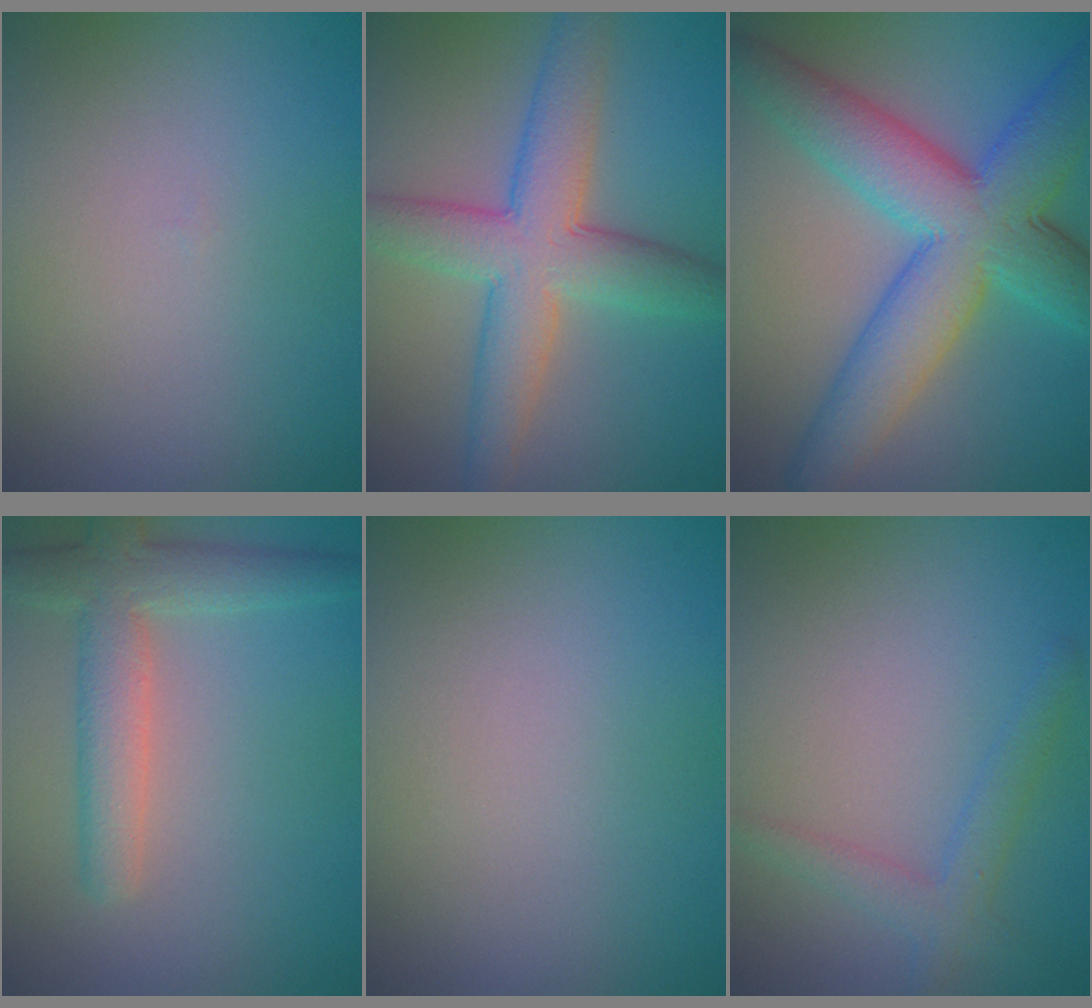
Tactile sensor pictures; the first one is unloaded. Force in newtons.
{"total": 6.9, "press": 6.9, "slide": 0.2}
{"total": 10.1, "press": 10.1, "slide": 0.4}
{"total": 4.5, "press": 4.5, "slide": 0.3}
{"total": 0.0}
{"total": 2.4, "press": 2.4, "slide": 0.1}